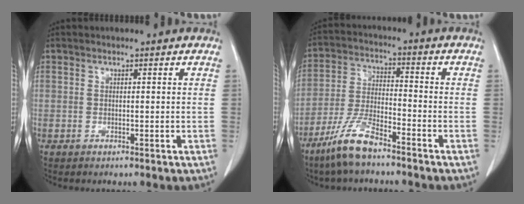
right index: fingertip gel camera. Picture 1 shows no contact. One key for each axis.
{"total": 8.9, "fx": -6.6, "fy": 1.7, "fz": 5.8, "tx": -0.128, "ty": -0.015, "tz": -0.133}